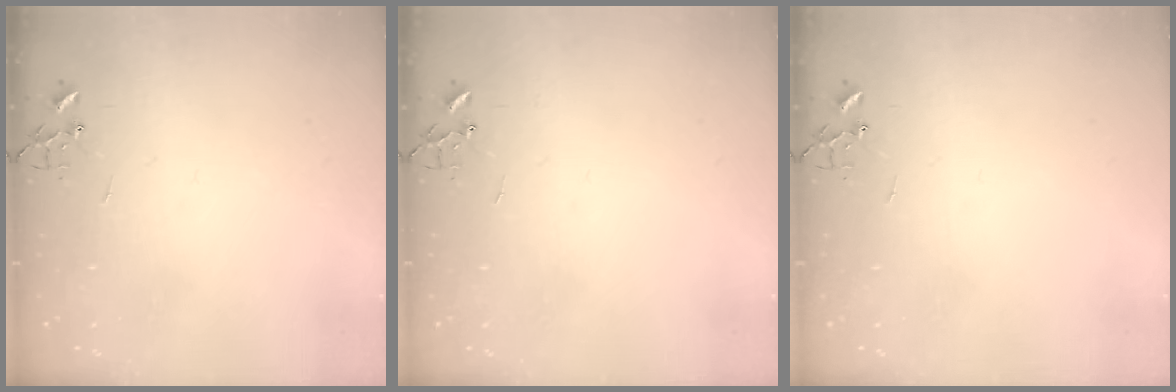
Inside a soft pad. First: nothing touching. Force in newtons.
{"total": 0.0}
{"total": 0.0}